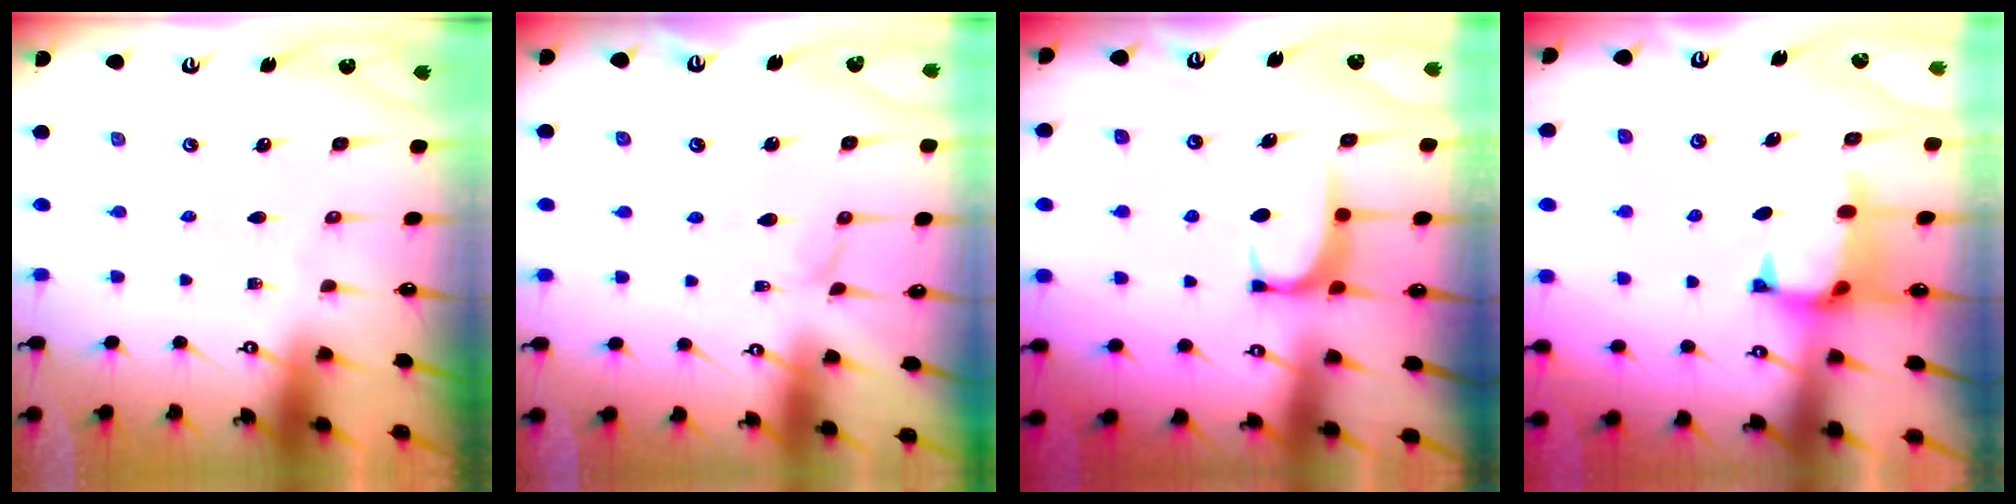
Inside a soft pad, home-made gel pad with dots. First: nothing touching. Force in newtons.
{"total": 1.3, "press": 1.3, "slide": 0.0}
{"total": 1.7, "press": 1.6, "slide": 0.4}
{"total": 1.2, "press": 0.6, "slide": 1.0}